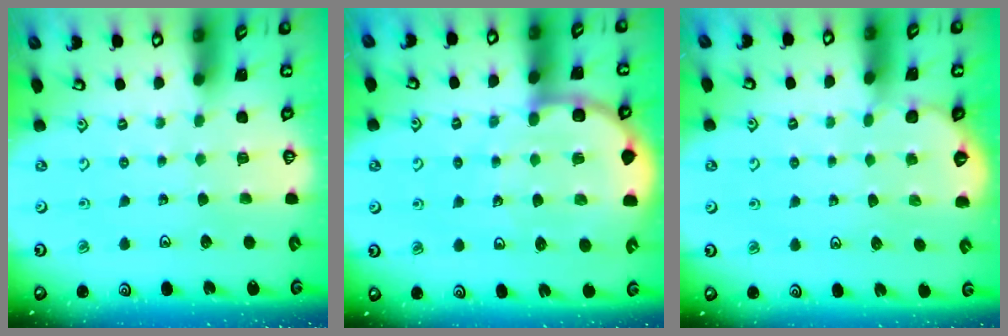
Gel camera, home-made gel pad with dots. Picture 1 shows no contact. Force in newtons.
{"total": 9.9, "press": 9.6, "slide": 2.3}
{"total": 2.0, "press": 2.0, "slide": 0.1}